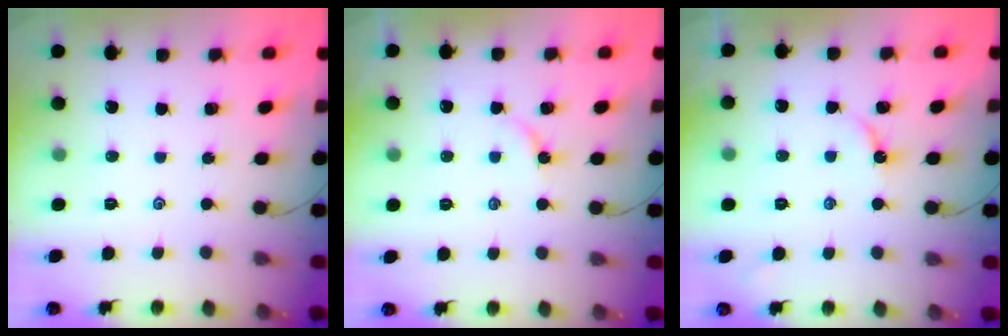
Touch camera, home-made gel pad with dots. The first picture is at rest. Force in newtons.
{"total": 3.4, "press": 3.4, "slide": 0.3}
{"total": 3.3, "press": 3.3, "slide": 0.5}